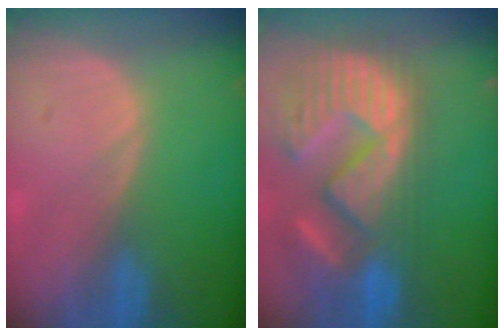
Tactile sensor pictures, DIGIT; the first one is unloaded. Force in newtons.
{"total": 14.9, "press": 12.3, "slide": 8.5}